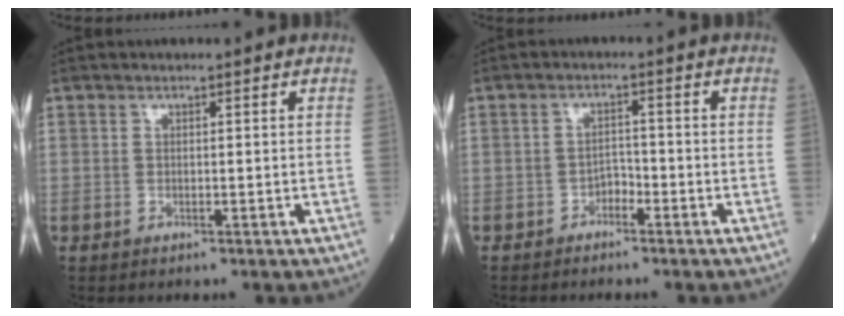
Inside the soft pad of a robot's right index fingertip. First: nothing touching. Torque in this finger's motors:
{"motor_torque": [0.10, 0.03, 0.03, 0.01]}